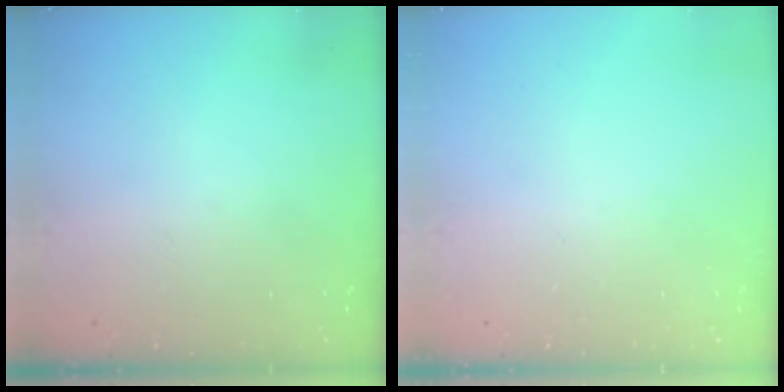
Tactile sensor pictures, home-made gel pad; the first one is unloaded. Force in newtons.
{"total": 0.0}